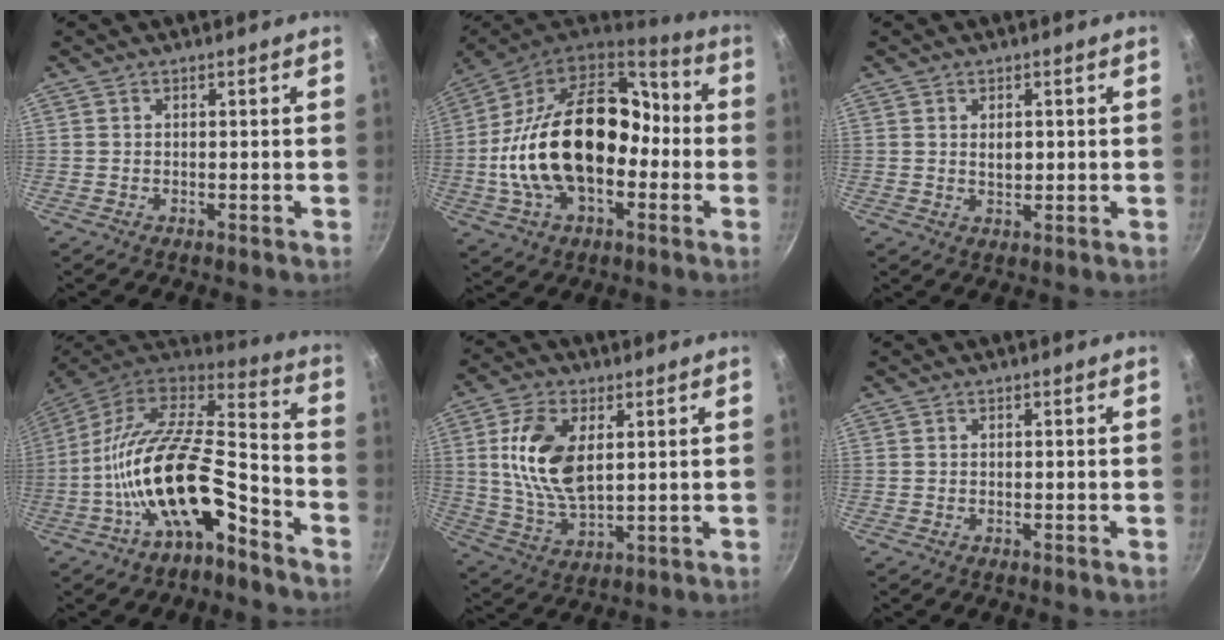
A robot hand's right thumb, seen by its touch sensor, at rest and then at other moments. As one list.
[{"total": 27.2, "force": [-2.9, 17.1, 20.9], "torque": [-0.351, 0.063, -0.055]}, {"total": 2.7, "force": [0.5, 1.6, 2.0], "torque": [-0.026, -0.005, 0.011]}, {"total": 21.3, "force": [-9.2, 8.6, 17.2], "torque": [-0.291, 0.065, -0.175]}, {"total": 13.2, "force": [3.2, 7.0, 10.7], "torque": [-0.203, -0.013, 0.068]}, {"total": 0.0}]